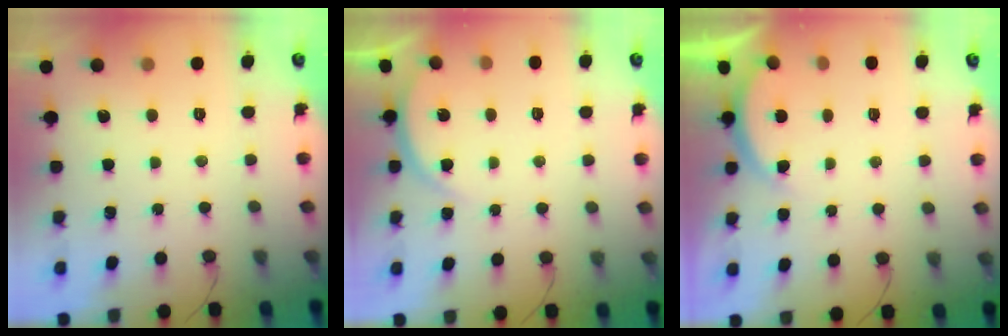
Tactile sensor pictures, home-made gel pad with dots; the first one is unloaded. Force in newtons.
{"total": 4.0, "press": 4.0, "slide": 0.6}
{"total": 2.6, "press": 2.5, "slide": 0.7}